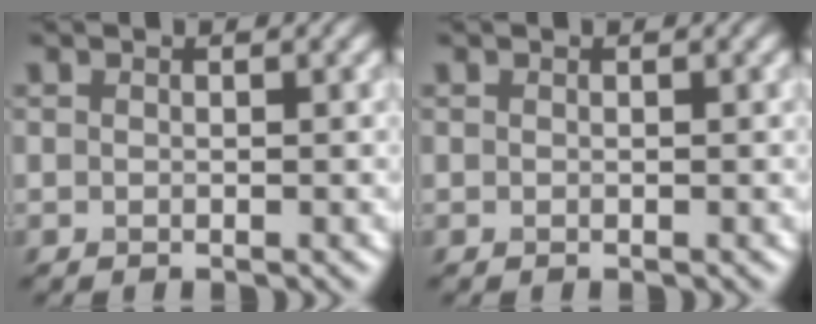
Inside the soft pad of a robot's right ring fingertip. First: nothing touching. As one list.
[{"total": 0.0}]